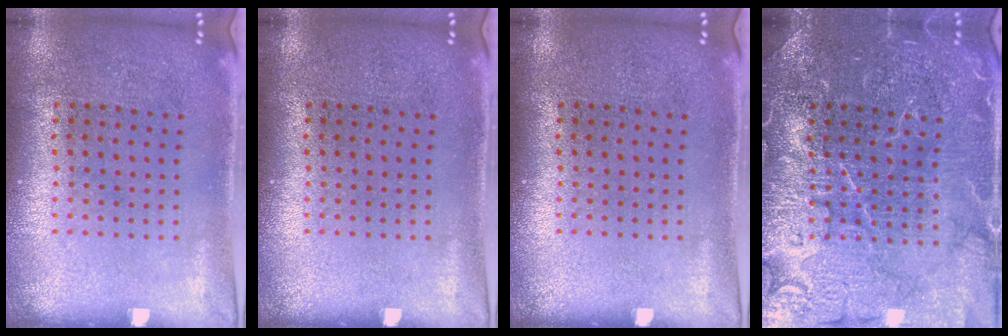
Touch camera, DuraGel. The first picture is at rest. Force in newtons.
{"total": 0.0}
{"total": 0.0}
{"total": 5.4, "press": 5.3, "slide": 0.8}